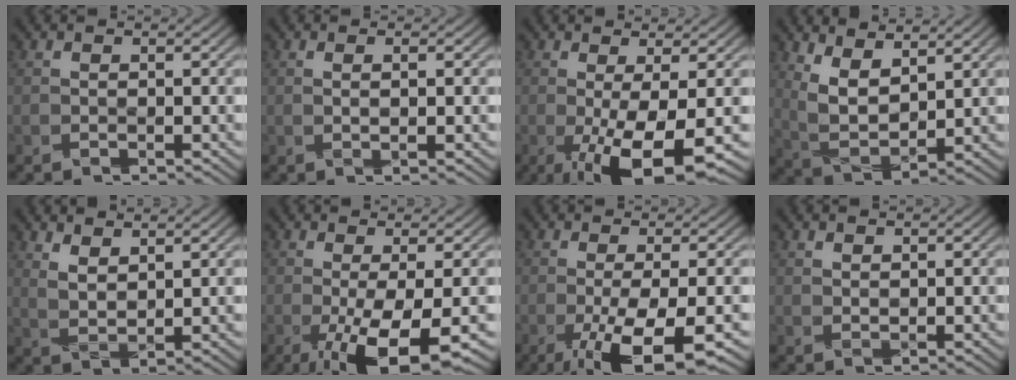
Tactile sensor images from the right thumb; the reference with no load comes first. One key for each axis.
{"total": 1.8, "fx": 0.2, "fy": 0.2, "fz": 1.7, "tx": -0.035, "ty": 0.001, "tz": 0.003}
{"total": 9.3, "fx": -2.2, "fy": 2.5, "fz": 8.7, "tx": -0.150, "ty": -0.011, "tz": -0.026}
{"total": 7.1, "fx": 4.2, "fy": 2.9, "fz": 5.0, "tx": -0.116, "ty": -0.005, "tz": 0.090}
{"total": 3.8, "fx": 2.8, "fy": 0.9, "fz": 2.3, "tx": -0.054, "ty": -0.006, "tz": 0.061}
{"total": 9.2, "fx": -2.4, "fy": 2.5, "fz": 8.5, "tx": -0.141, "ty": -0.013, "tz": -0.031}
{"total": 9.5, "fx": -3.4, "fy": 2.5, "fz": 8.4, "tx": -0.135, "ty": -0.007, "tz": -0.051}
{"total": 1.0, "fx": 0.7, "fy": 0.4, "fz": 0.4, "tx": -0.014, "ty": -0.003, "tz": 0.016}